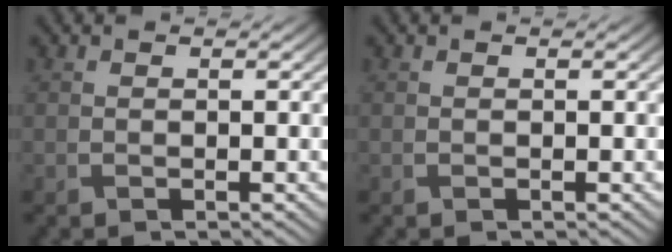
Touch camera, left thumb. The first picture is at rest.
{"total": 0.0}